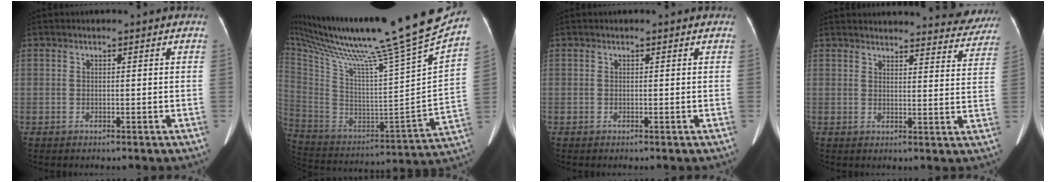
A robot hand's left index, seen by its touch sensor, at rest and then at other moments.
{"total": 34.8, "force": [28.1, -0.8, 20.4], "torque": [-0.373, -0.114, 0.419]}
{"total": 1.2, "force": [1.1, 0.2, 0.5], "torque": [-0.003, 0.002, 0.009]}
{"total": 20.0, "force": [18.9, 4.0, 5.4], "torque": [-0.056, -0.046, 0.208]}